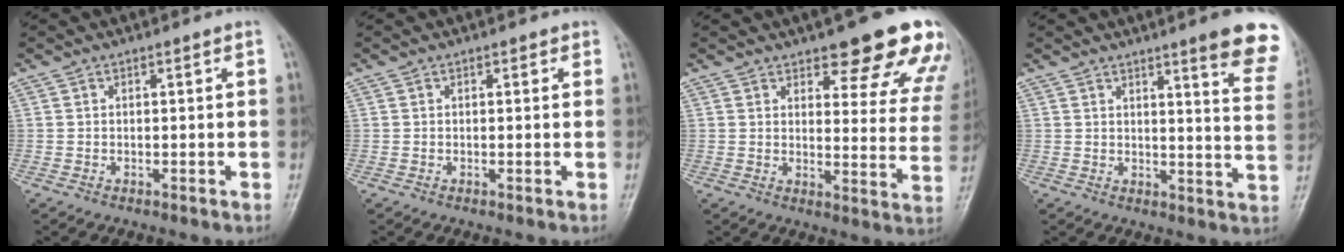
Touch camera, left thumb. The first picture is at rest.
{"total": 0.8, "force": [0.5, 0.6, 0.3], "torque": [0.006, -0.001, 0.001]}
{"total": 16.7, "force": [12.4, 5.4, 9.9], "torque": [-0.068, -0.065, 0.139]}
{"total": 12.8, "force": [8.7, 1.6, 9.3], "torque": [-0.087, -0.047, 0.092]}